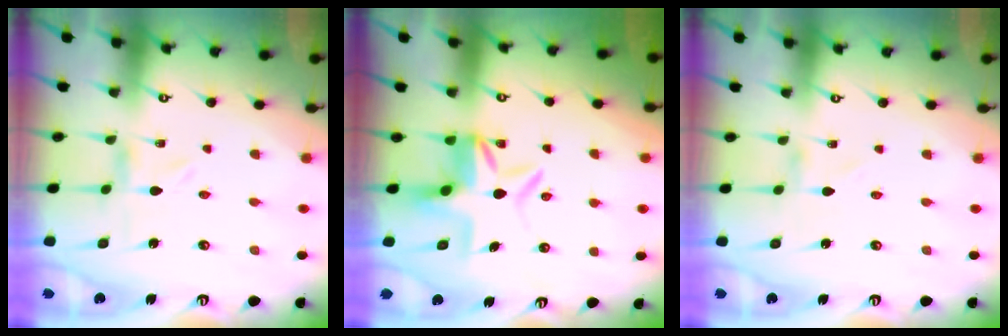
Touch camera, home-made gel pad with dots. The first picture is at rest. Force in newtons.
{"total": 6.2, "press": 5.7, "slide": 2.5}
{"total": 1.0, "press": 1.0, "slide": 0.1}